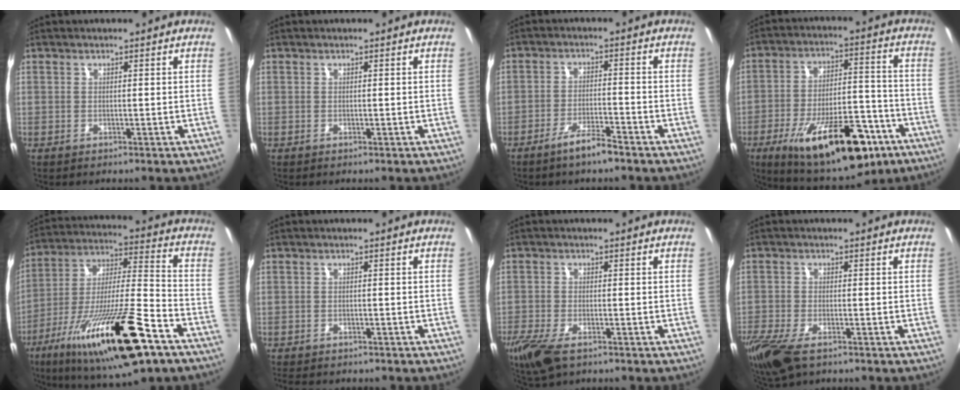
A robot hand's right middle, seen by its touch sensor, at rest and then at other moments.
{"total": 0.0}
{"total": 5.1, "force": [-4.0, 0.6, 3.1], "torque": [-0.073, -0.002, -0.072]}
{"total": 23.1, "force": [-12.9, 9.0, 16.9], "torque": [-0.277, -0.015, -0.180]}
{"total": 25.9, "force": [-14.0, 5.2, 21.2], "torque": [-0.377, -0.051, -0.240]}
{"total": 4.5, "force": [-3.8, 1.5, 1.7], "torque": [-0.043, -0.018, -0.058]}
{"total": 7.8, "force": [-5.1, 2.8, 5.1], "torque": [-0.128, -0.030, -0.100]}
{"total": 10.7, "force": [-7.0, 4.0, 7.0], "torque": [-0.170, -0.045, -0.135]}